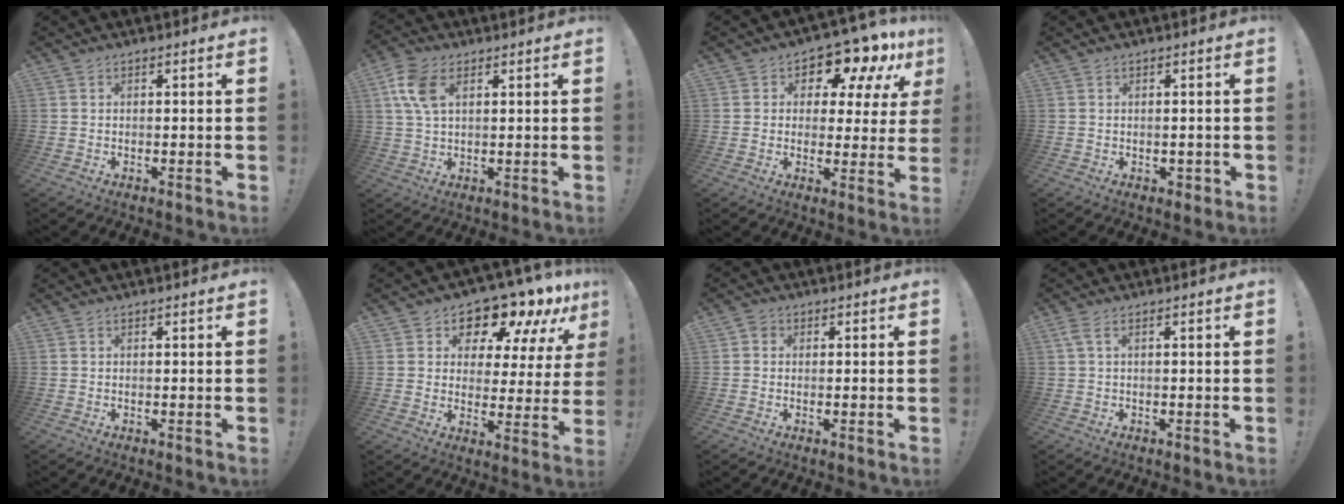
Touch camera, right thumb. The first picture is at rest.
{"total": 9.2, "force": [3.3, 5.3, 6.7], "torque": [-0.140, 0.000, 0.063]}
{"total": 10.0, "force": [7.9, 4.4, 4.3], "torque": [-0.060, -0.077, 0.133]}
{"total": 1.5, "force": [-0.2, 1.2, 0.9], "torque": [-0.014, 0.003, -0.002]}
{"total": 0.0}
{"total": 12.7, "force": [10.7, 5.0, 4.8], "torque": [-0.075, -0.096, 0.185]}
{"total": 1.8, "force": [-0.2, 1.6, 0.6], "torque": [-0.012, 0.005, -0.003]}
{"total": 2.2, "force": [0.2, 0.3, 2.2], "torque": [-0.041, 0.001, 0.004]}